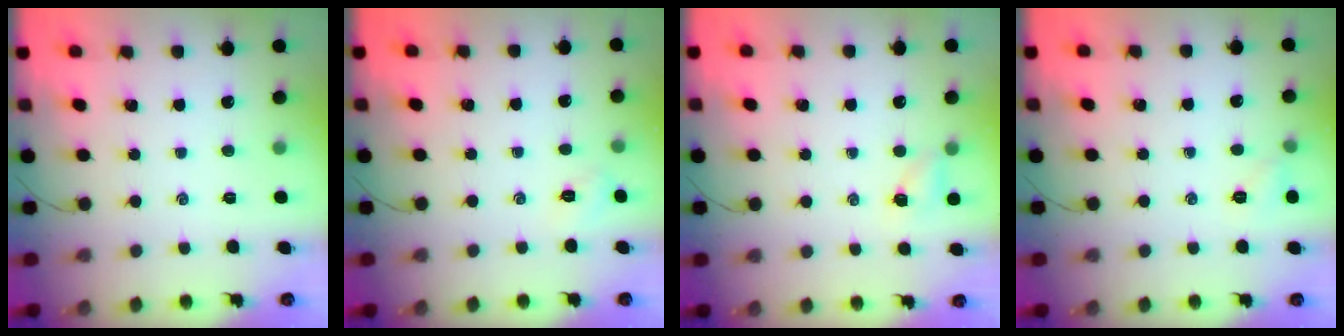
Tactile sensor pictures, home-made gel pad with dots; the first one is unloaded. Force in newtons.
{"total": 3.0, "press": 2.9, "slide": 0.8}
{"total": 3.9, "press": 3.7, "slide": 1.2}
{"total": 5.0, "press": 4.7, "slide": 1.7}